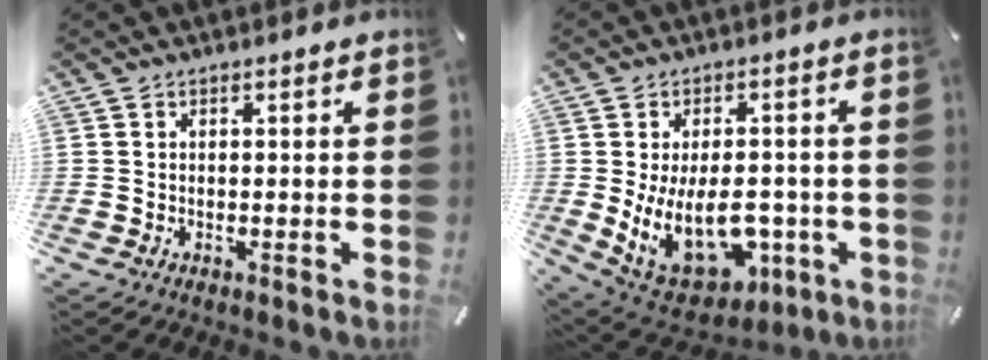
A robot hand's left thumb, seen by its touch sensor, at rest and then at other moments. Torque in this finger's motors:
{"motor_torque": [1.34, 3.43, 0.66, 0.68, 0.25]}